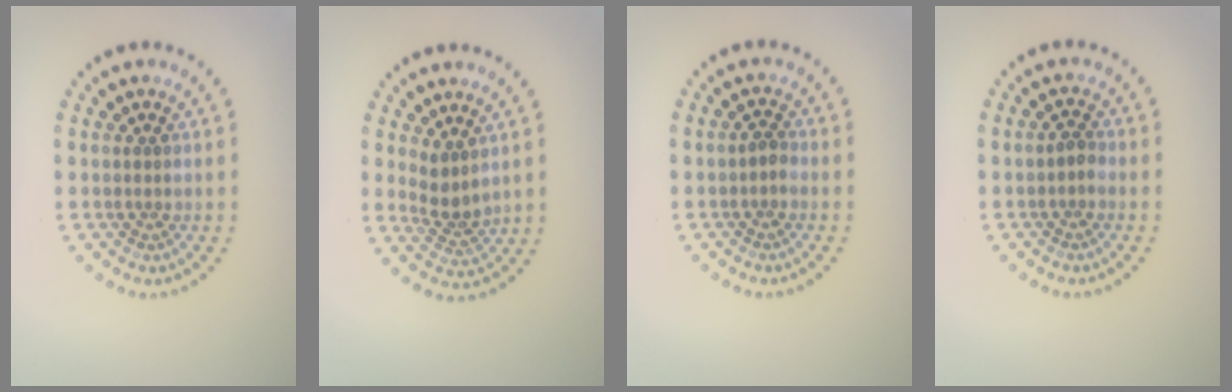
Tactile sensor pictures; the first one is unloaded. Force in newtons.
{"total": 2.5, "press": 1.9, "slide": 1.6}
{"total": 1.0, "press": 0.9, "slide": 0.5}
{"total": 1.0, "press": 0.9, "slide": 0.5}